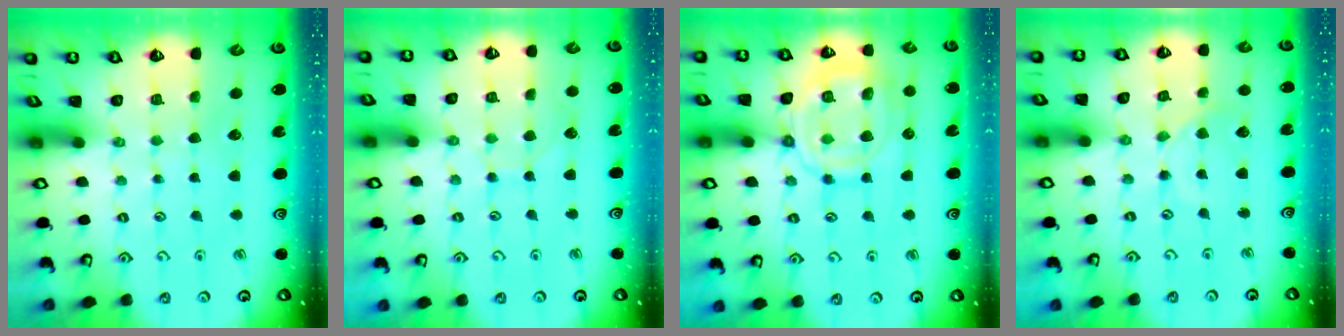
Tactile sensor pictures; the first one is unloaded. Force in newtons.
{"total": 4.2, "press": 4.2, "slide": 0.4}
{"total": 13.4, "press": 13.3, "slide": 1.1}
{"total": 3.0, "press": 3.0, "slide": 0.4}